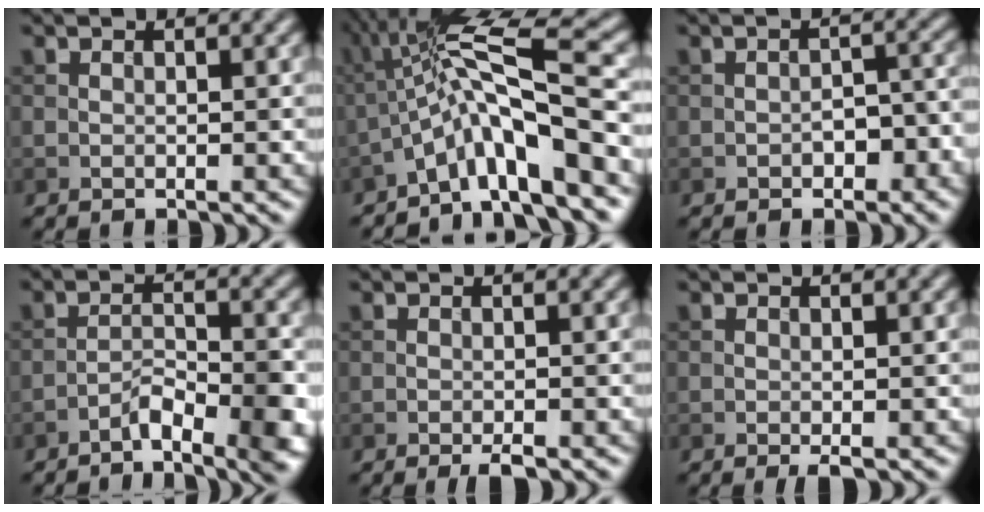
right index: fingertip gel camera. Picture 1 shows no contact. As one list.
[{"total": 9.2, "force": [-2.7, 1.6, 8.6], "torque": [-0.139, 0.023, -0.057]}, {"total": 3.0, "force": [-1.3, 1.7, 2.1], "torque": [-0.029, 0.002, -0.018]}, {"total": 4.9, "force": [-3.0, 1.4, 3.6], "torque": [-0.056, 0.005, -0.048]}, {"total": 1.5, "force": [-1.0, 0.3, 1.2], "torque": [-0.018, -0.001, -0.016]}, {"total": 1.1, "force": [-0.5, 0.1, 0.9], "torque": [-0.015, -0.005, -0.008]}]